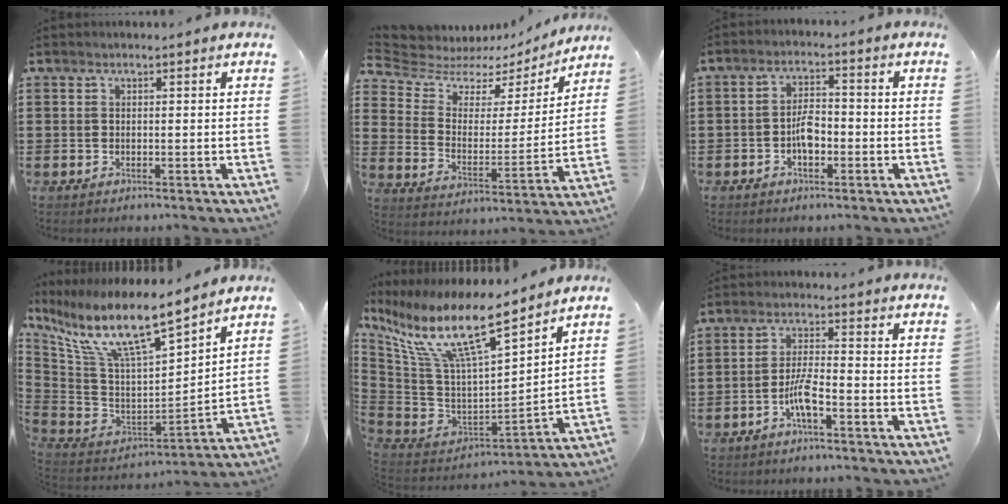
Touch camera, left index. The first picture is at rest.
{"total": 5.7, "force": [5.0, 2.5, 1.2], "torque": [-0.059, -0.031, 0.083]}
{"total": 4.1, "force": [-1.4, 1.9, 3.4], "torque": [-0.067, 0.007, -0.028]}
{"total": 12.2, "force": [8.7, 2.3, 8.3], "torque": [-0.188, -0.055, 0.148]}
{"total": 13.4, "force": [8.6, 2.8, 9.9], "torque": [-0.222, -0.054, 0.146]}
{"total": 5.1, "force": [-2.6, 1.1, 4.3], "torque": [-0.099, -0.002, -0.054]}